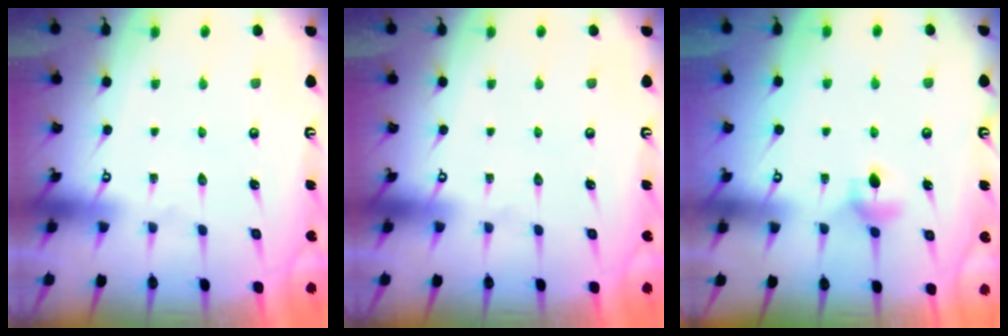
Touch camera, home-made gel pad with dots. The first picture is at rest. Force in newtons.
{"total": 0.0}
{"total": 5.2, "press": 5.1, "slide": 0.7}